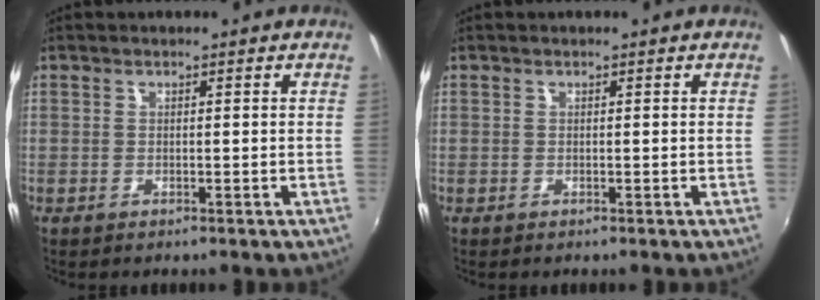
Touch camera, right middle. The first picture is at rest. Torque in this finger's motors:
{"motor_torque": [-0.08, -0.01, -0.25, -0.03]}